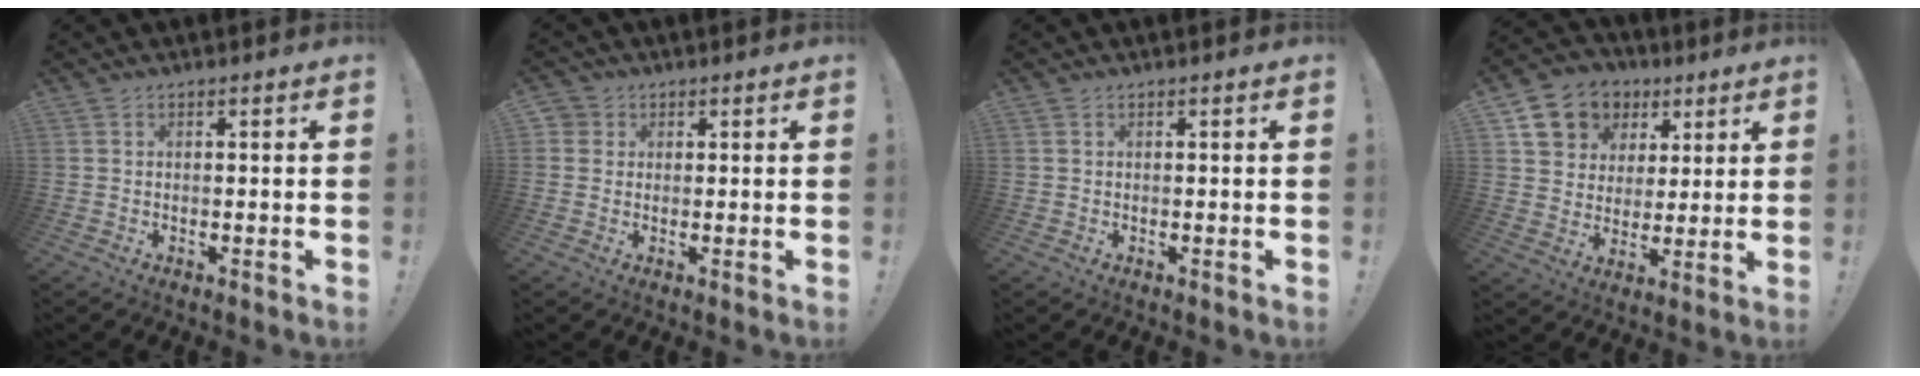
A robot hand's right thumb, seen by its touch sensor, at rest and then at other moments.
{"total": 2.6, "force": [0.8, 2.4, 0.7], "torque": [-0.013, 0.001, 0.014]}
{"total": 0.0}
{"total": 12.6, "force": [5.9, 10.2, 4.3], "torque": [-0.065, -0.028, 0.123]}